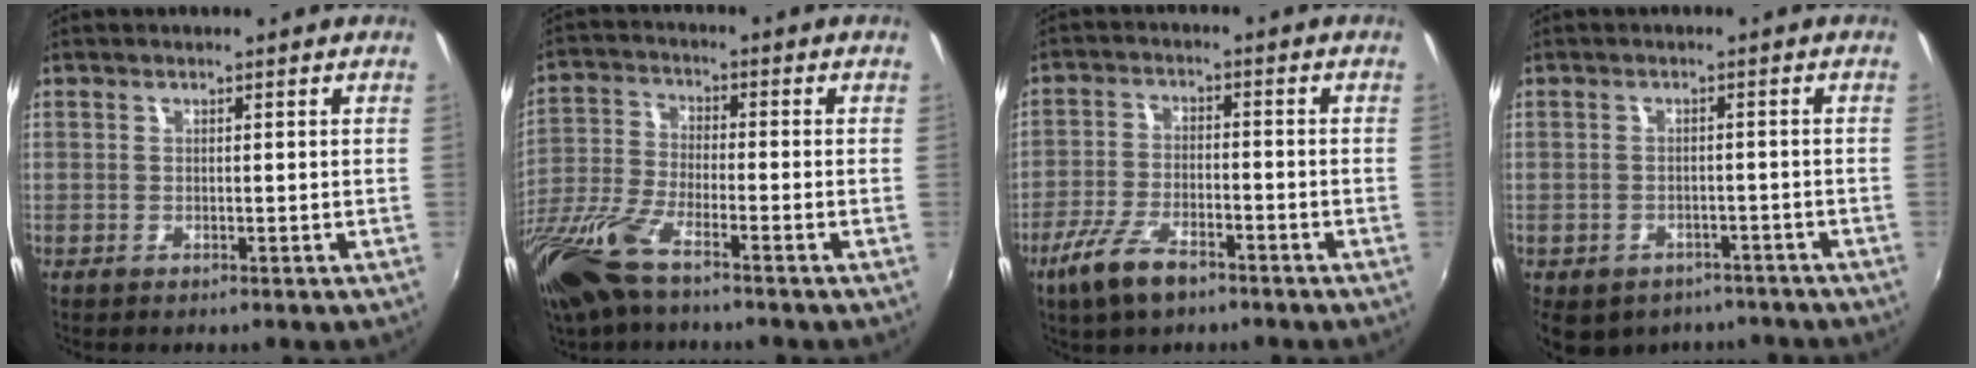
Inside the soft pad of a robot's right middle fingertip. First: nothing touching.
{"total": 14.2, "force": [-9.9, 3.8, 9.5], "torque": [-0.215, -0.033, -0.202]}
{"total": 8.7, "force": [-5.8, 3.1, 5.7], "torque": [-0.135, -0.011, -0.111]}
{"total": 11.5, "force": [-8.1, 6.7, 4.7], "torque": [-0.109, -0.017, -0.099]}